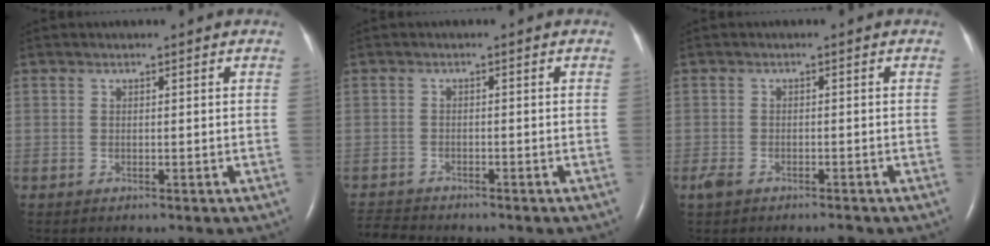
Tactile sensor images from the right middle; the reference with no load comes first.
{"total": 3.6, "force": [-3.6, 0.3, 0.3], "torque": [-0.006, -0.016, -0.064]}
{"total": 3.1, "force": [-2.2, 1.0, 1.9], "torque": [-0.044, -0.006, -0.035]}